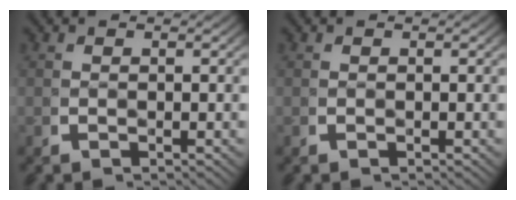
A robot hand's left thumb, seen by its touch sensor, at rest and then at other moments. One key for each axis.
{"total": 0.0}